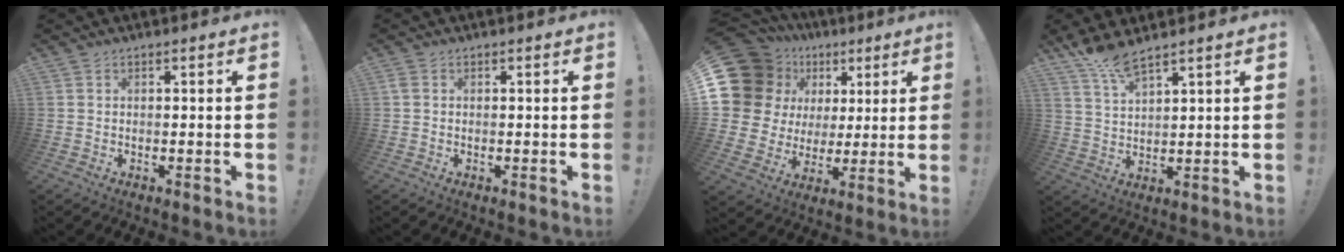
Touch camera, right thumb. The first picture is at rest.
{"total": 1.0, "force": [0.1, 0.7, 0.7], "torque": [-0.017, 0.004, 0.003]}
{"total": 16.3, "force": [5.7, 13.5, 7.2], "torque": [-0.128, -0.033, 0.133]}
{"total": 6.9, "force": [5.7, 0.8, 3.8], "torque": [-0.081, -0.031, 0.103]}